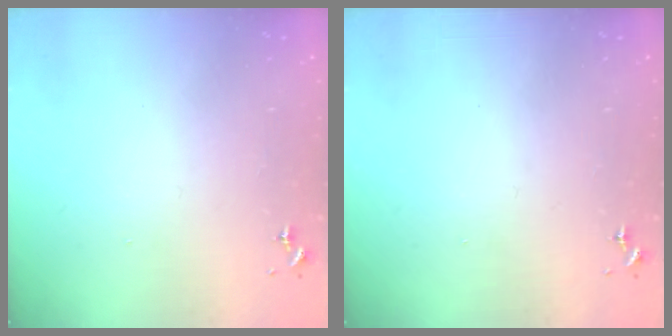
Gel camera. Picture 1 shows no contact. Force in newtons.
{"total": 0.0}